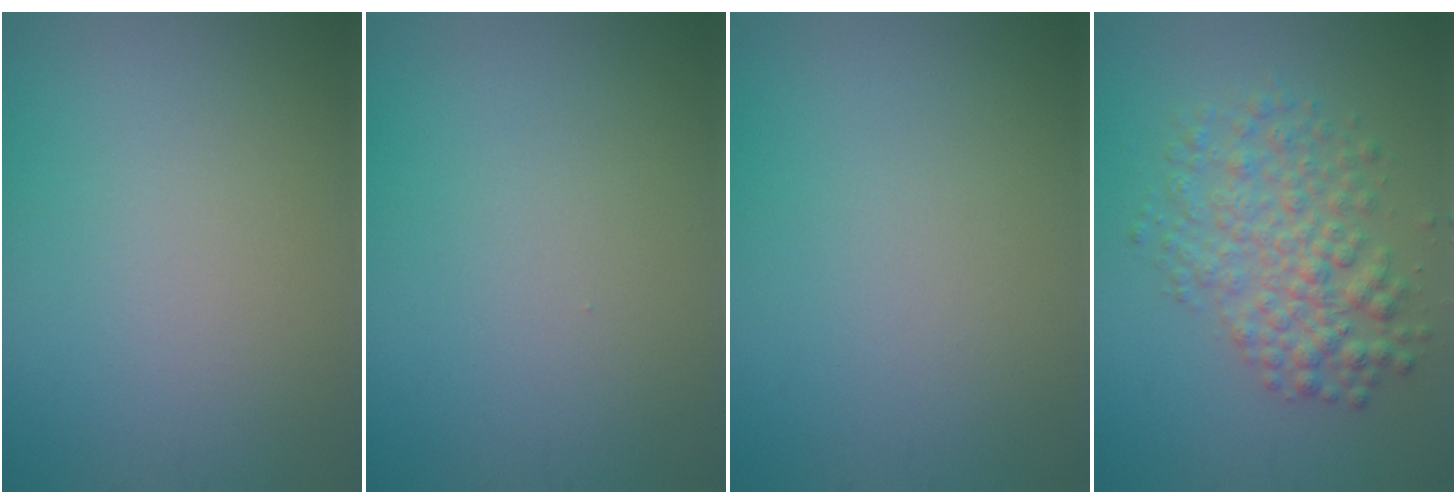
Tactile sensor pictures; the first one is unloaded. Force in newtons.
{"total": 0.0}
{"total": 0.0}
{"total": 4.8, "press": 4.8, "slide": 0.1}